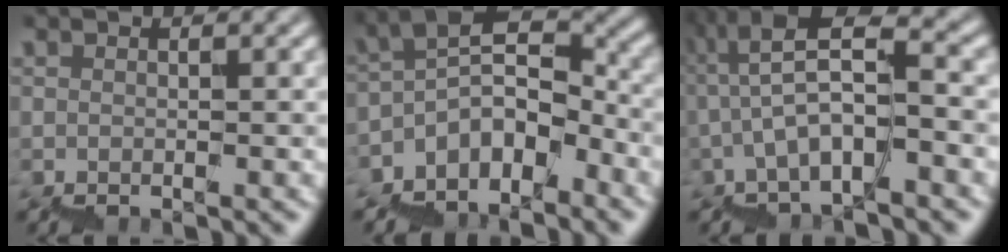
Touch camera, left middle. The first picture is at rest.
{"total": 6.5, "force": [-3.9, 2.9, 4.3], "torque": [-0.062, 0.019, -0.075]}
{"total": 5.9, "force": [-0.8, 1.4, 5.6], "torque": [-0.096, 0.030, -0.012]}